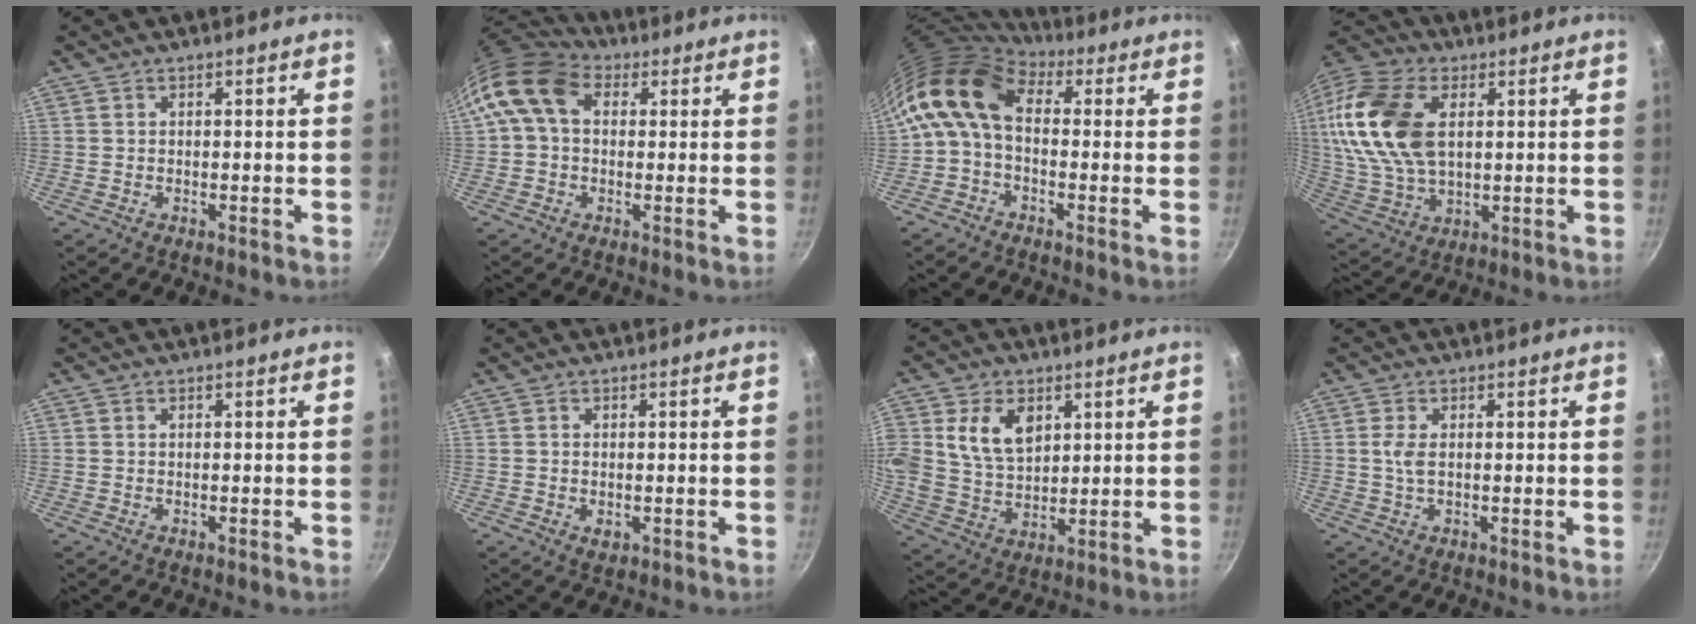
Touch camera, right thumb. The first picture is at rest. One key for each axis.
{"total": 12.0, "fx": 2.9, "fy": 8.7, "fz": 7.7, "tx": -0.130, "ty": 0.020, "tz": 0.033}
{"total": 11.0, "fx": 0.9, "fy": 7.3, "fz": 8.2, "tx": -0.144, "ty": 0.024, "tz": -0.005}
{"total": 20.7, "fx": 4.6, "fy": 12.8, "fz": 15.6, "tx": -0.316, "ty": 0.002, "tz": 0.088}
{"total": 0.0}
{"total": 2.0, "fx": -0.3, "fy": 1.3, "fz": 1.4, "tx": -0.022, "ty": -0.003, "tz": -0.003}
{"total": 11.4, "fx": 3.7, "fy": 8.1, "fz": 7.2, "tx": -0.116, "ty": -0.019, "tz": 0.073}
{"total": 2.6, "fx": 0.4, "fy": 1.0, "fz": 2.3, "tx": -0.052, "ty": 0.001, "tz": 0.007}